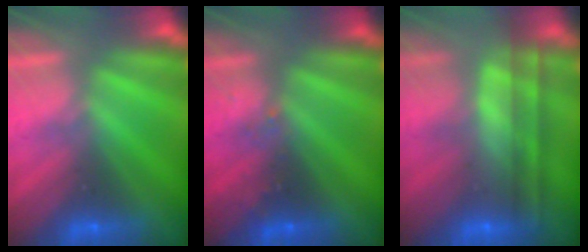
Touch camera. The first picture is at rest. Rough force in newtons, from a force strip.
{"total": 2.9}
{"total": 7.3}